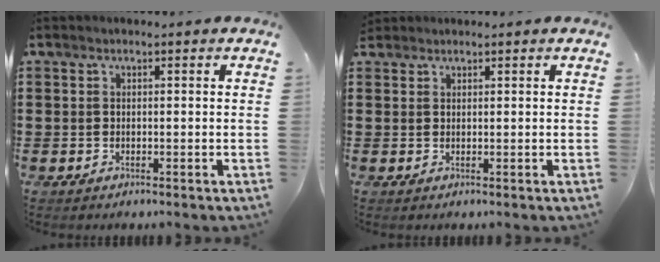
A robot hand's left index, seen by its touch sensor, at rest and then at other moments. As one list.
[{"total": 0.9, "force": [0.9, 0.3, 0.1], "torque": [-0.004, 0.002, 0.017]}]